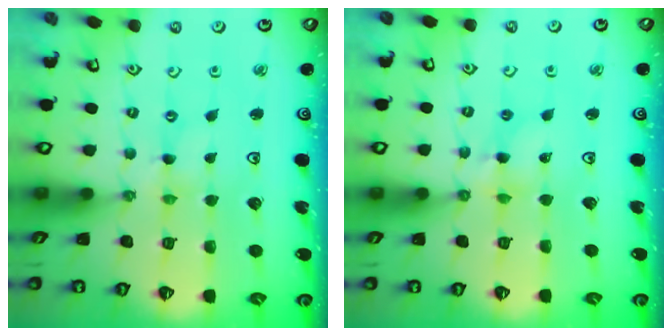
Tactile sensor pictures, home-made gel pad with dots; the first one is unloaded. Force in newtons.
{"total": 3.9, "press": 3.9, "slide": 0.4}